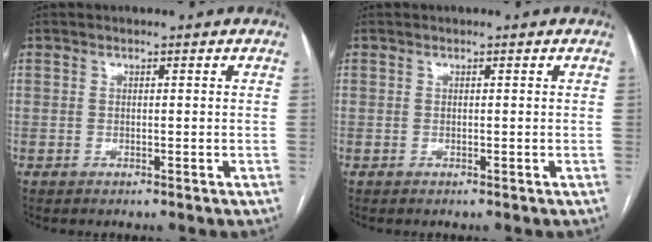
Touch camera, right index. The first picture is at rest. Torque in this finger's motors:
{"motor_torque": [0.00, 0.00, 0.00, 0.01]}